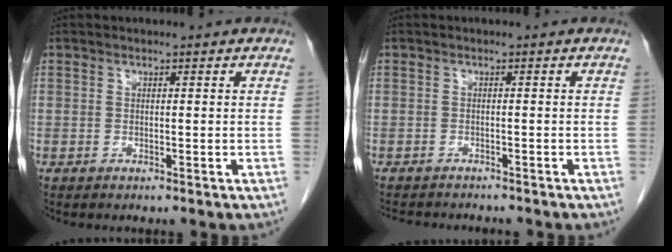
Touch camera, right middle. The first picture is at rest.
{"total": 6.0, "force": [-5.5, 1.4, 1.8], "torque": [-0.022, -0.004, -0.078]}